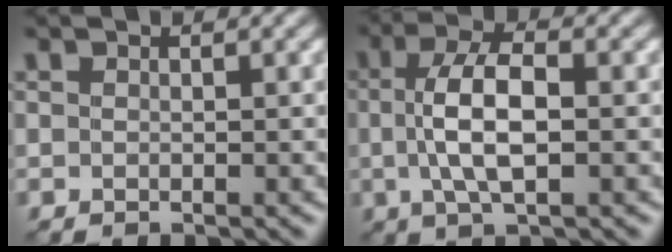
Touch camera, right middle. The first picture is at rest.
{"total": 5.5, "force": [0.1, 2.1, 5.1], "torque": [-0.102, 0.006, -0.002]}